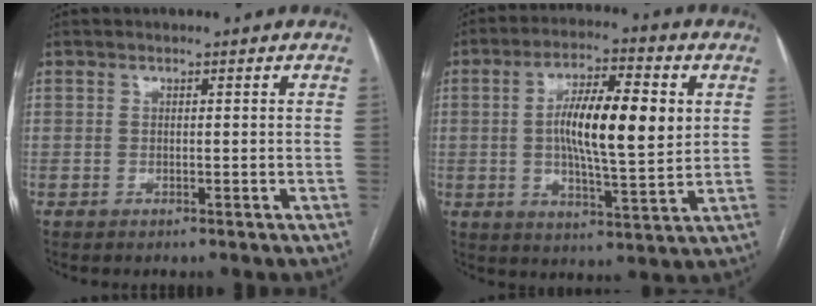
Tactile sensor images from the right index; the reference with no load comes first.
{"total": 13.4, "force": [1.9, 2.8, 13.0], "torque": [-0.225, 0.008, 0.026]}